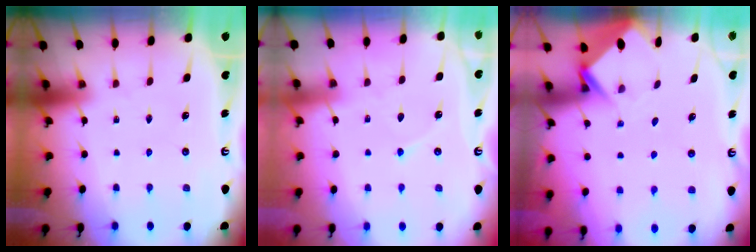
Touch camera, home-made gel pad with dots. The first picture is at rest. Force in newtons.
{"total": 4.4, "press": 4.4, "slide": 0.4}
{"total": 4.0, "press": 4.0, "slide": 0.2}